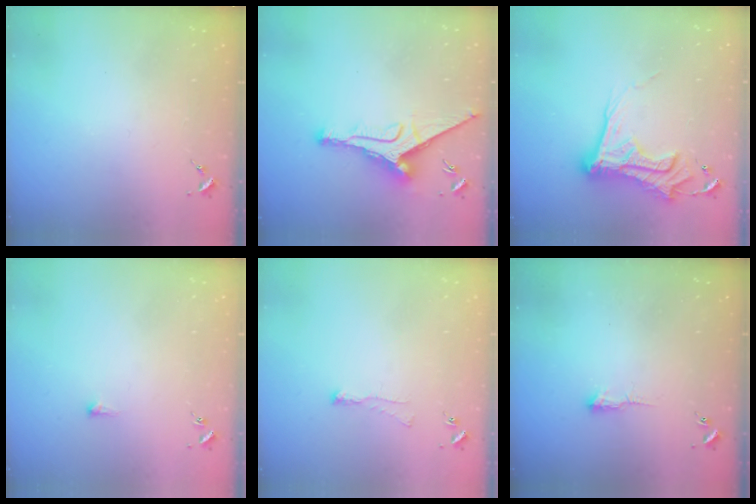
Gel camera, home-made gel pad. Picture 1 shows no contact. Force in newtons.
{"total": 12.4, "press": 12.3, "slide": 0.9}
{"total": 17.0, "press": 17.0, "slide": 1.2}
{"total": 3.4, "press": 3.4, "slide": 0.6}
{"total": 2.7, "press": 2.6, "slide": 0.7}
{"total": 3.6, "press": 3.5, "slide": 0.8}